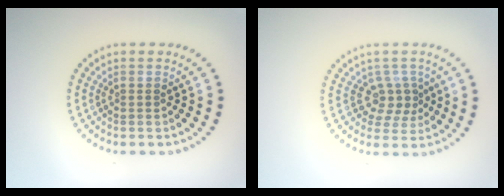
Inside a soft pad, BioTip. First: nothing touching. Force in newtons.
{"total": 2.3, "press": 1.7, "slide": 1.5}